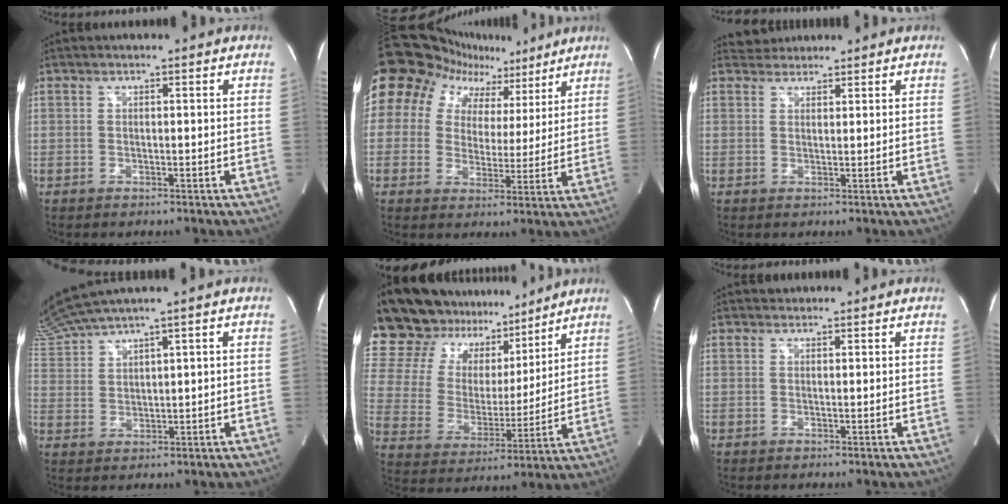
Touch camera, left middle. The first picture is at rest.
{"total": 16.7, "force": [11.0, 11.8, 4.5], "torque": [-0.095, 0.056, 0.153]}
{"total": 2.3, "force": [2.2, 0.7, -0.4], "torque": [0.004, 0.016, 0.037]}
{"total": 6.2, "force": [5.6, -1.0, 2.4], "torque": [-0.070, 0.009, 0.129]}
{"total": 22.7, "force": [19.7, 9.1, 6.7], "torque": [-0.138, 0.037, 0.323]}
{"total": 0.7, "force": [0.6, 0.3, -0.1], "torque": [-0.002, 0.006, 0.009]}